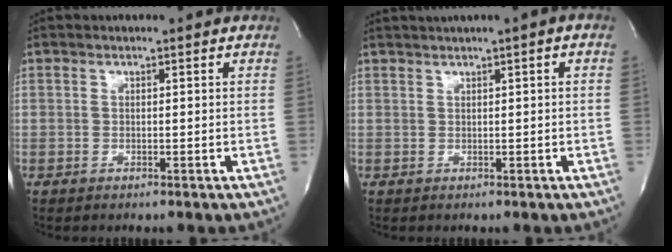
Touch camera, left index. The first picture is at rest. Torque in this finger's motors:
{"motor_torque": [0.09, -0.32, 0.79, 0.18]}